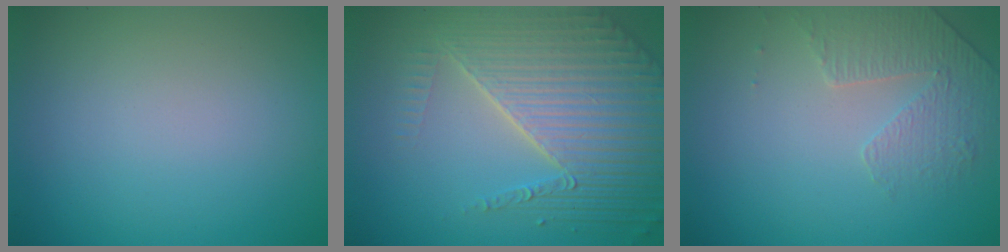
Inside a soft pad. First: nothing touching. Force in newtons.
{"total": 7.2, "press": 5.5, "slide": 4.6}
{"total": 1.8, "press": 1.4, "slide": 1.0}